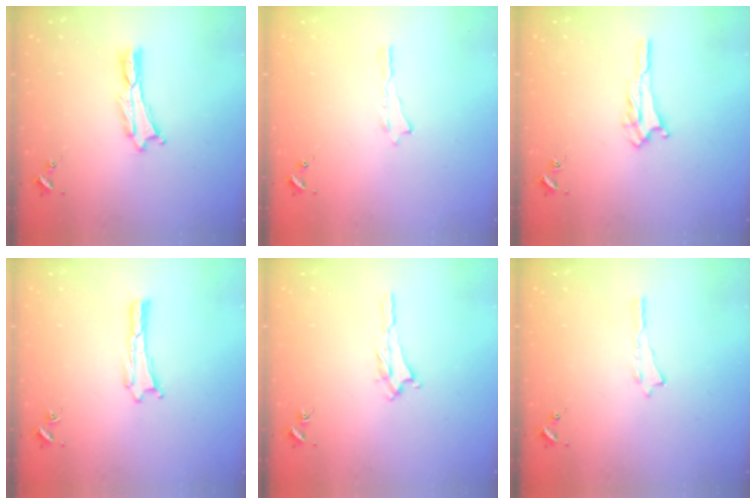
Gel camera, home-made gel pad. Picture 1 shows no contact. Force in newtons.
{"total": 0.0}
{"total": 1.7, "press": 1.7, "slide": 0.2}
{"total": 0.0}
{"total": 1.2, "press": 1.1, "slide": 0.5}
{"total": 0.0}